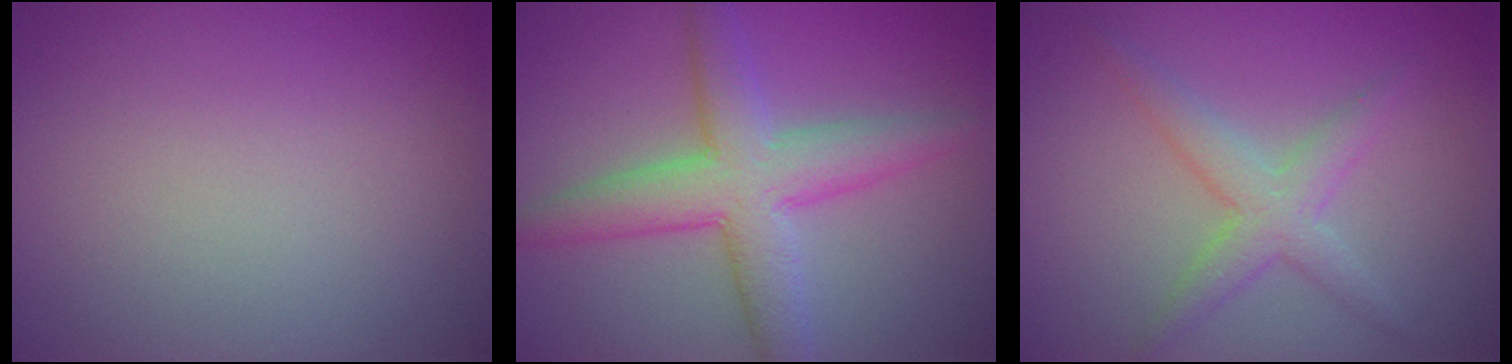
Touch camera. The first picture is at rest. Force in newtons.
{"total": 5.4, "press": 5.4, "slide": 0.1}
{"total": 2.9, "press": 2.9, "slide": 0.1}